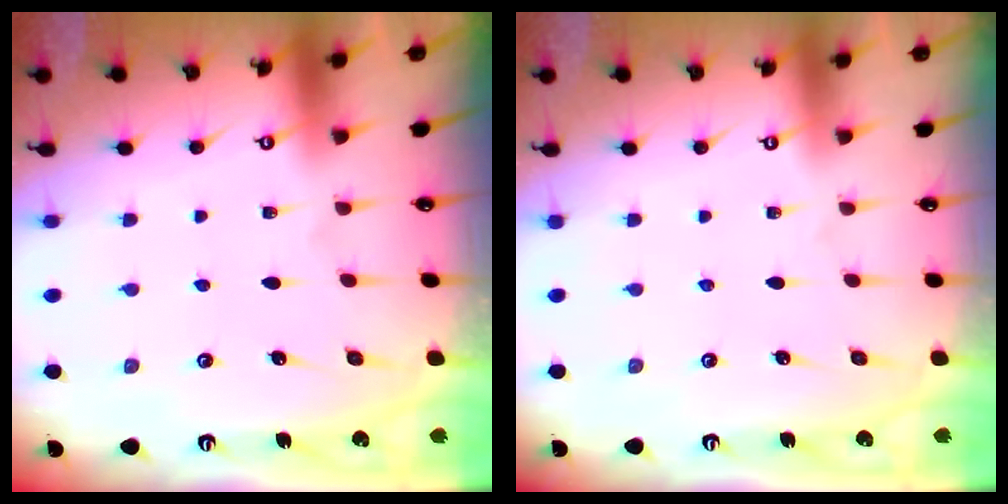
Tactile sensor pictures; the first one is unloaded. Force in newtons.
{"total": 0.0}